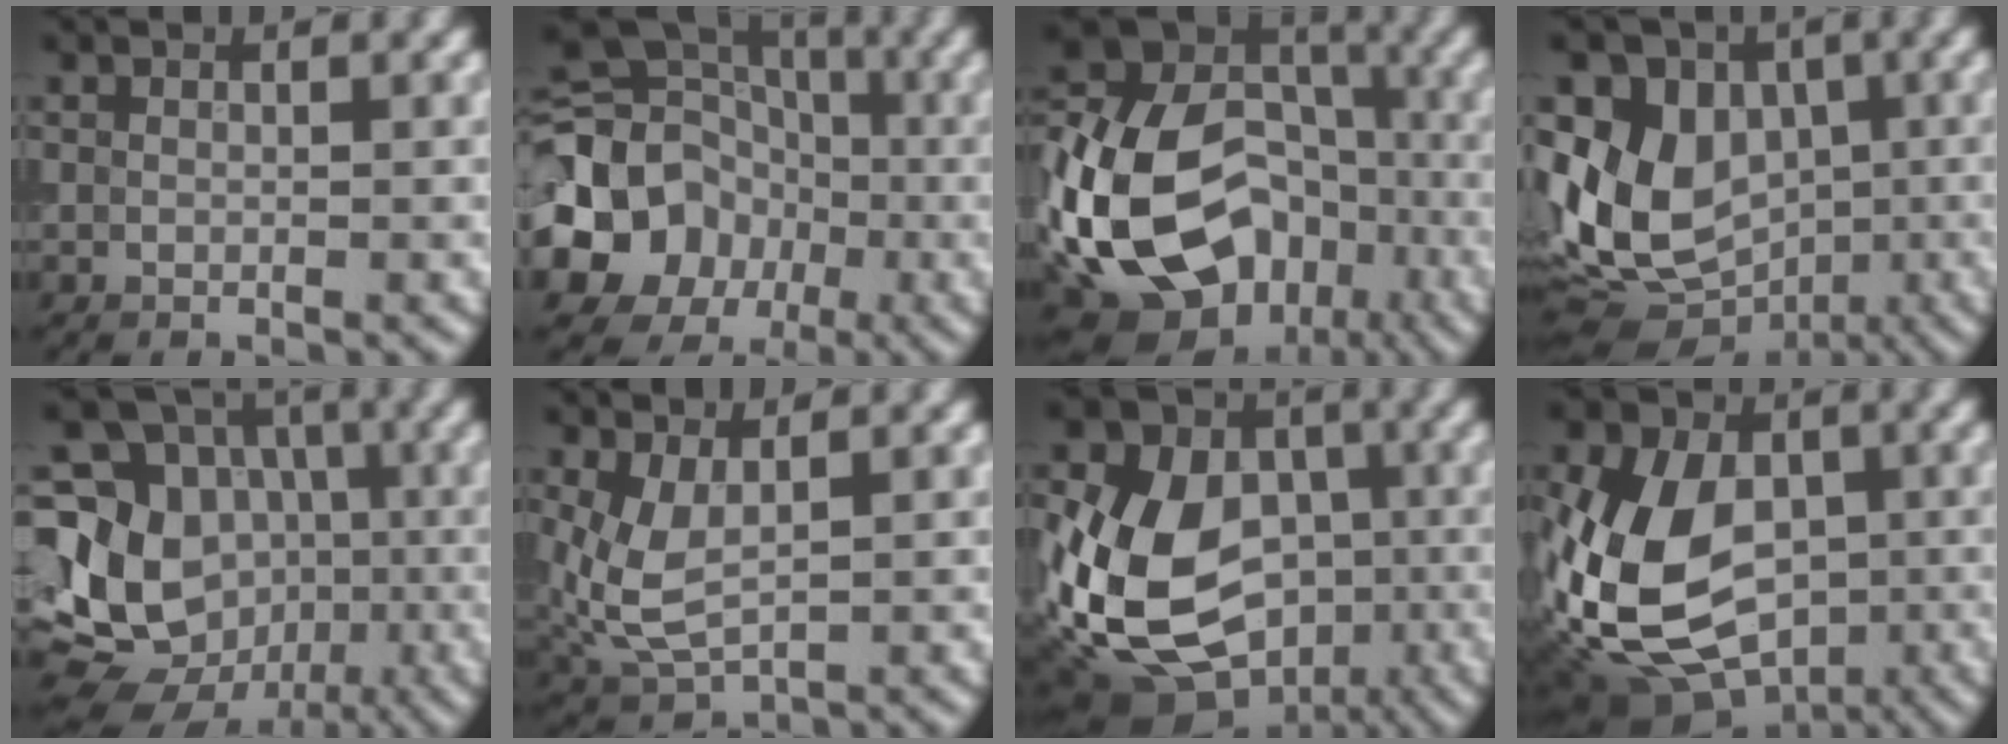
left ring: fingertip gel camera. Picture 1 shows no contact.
{"total": 17.8, "force": [-4.2, 16.1, 6.3], "torque": [-0.147, -0.018, -0.102]}
{"total": 20.1, "force": [-6.1, 14.9, 12.0], "torque": [-0.250, -0.005, -0.095]}
{"total": 11.4, "force": [-0.3, 8.8, 7.2], "torque": [-0.135, 0.010, -0.012]}
{"total": 14.9, "force": [-2.2, 12.7, 7.4], "torque": [-0.175, 0.012, -0.046]}
{"total": 4.3, "force": [0.6, 2.3, 3.6], "torque": [-0.098, -0.009, 0.016]}
{"total": 17.0, "force": [-3.0, 13.3, 10.2], "torque": [-0.203, -0.002, -0.068]}
{"total": 14.3, "force": [-2.3, 10.5, 9.5], "torque": [-0.192, -0.007, -0.035]}